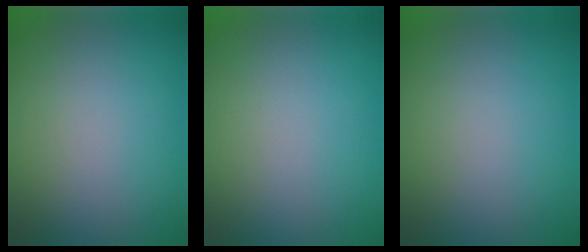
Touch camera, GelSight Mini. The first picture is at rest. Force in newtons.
{"total": 0.0}
{"total": 0.0}